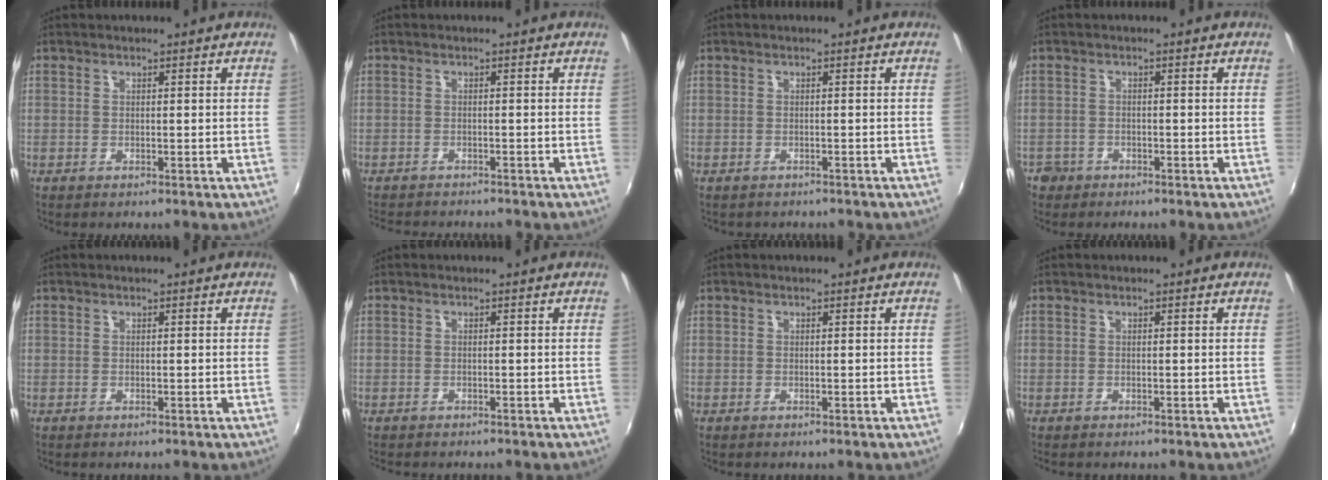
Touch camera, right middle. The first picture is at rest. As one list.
[{"total": 4.7, "force": [-4.4, 0.9, 1.3], "torque": [-0.039, -0.017, -0.072]}, {"total": 1.5, "force": [-1.3, 0.7, 0.3], "torque": [-0.010, -0.005, -0.017]}, {"total": 3.5, "force": [-2.3, 2.6, 0.7], "torque": [-0.028, -0.002, -0.041]}, {"total": 0.0}, {"total": 1.1, "force": [-1.0, 0.4, 0.2], "torque": [-0.008, -0.005, -0.016]}, {"total": 0.0}, {"total": 0.0}]